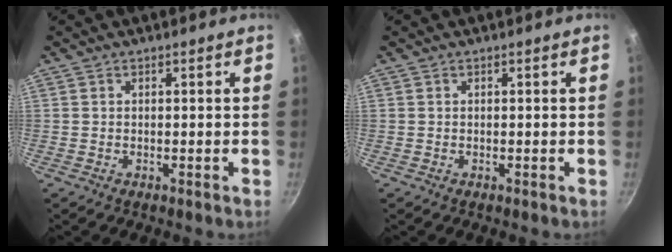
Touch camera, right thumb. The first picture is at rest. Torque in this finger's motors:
{"motor_torque": [-0.16, -0.16, 0.28, 0.28, 0.00]}